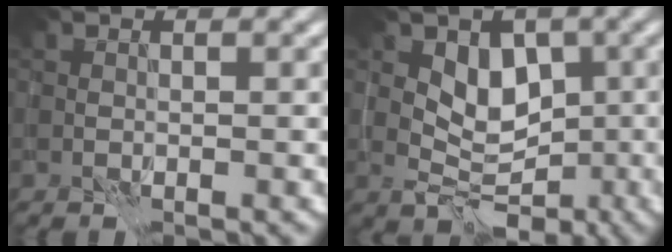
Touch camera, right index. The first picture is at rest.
{"total": 4.5, "force": [0.4, 3.5, 2.8], "torque": [-0.027, -0.002, 0.010]}